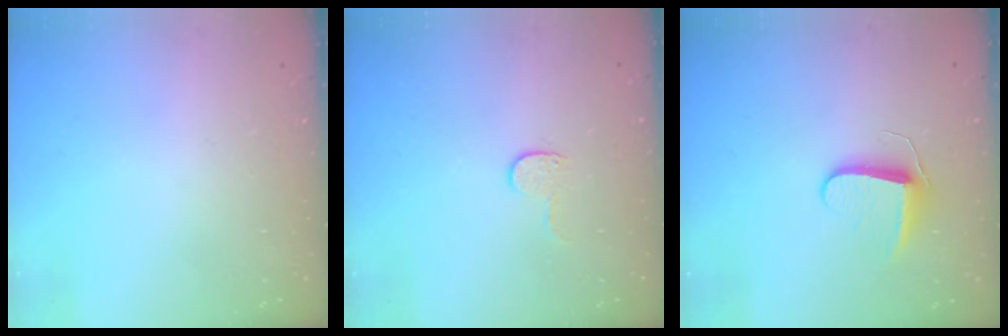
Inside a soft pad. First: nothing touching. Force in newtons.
{"total": 3.9, "press": 3.9, "slide": 0.4}
{"total": 8.5, "press": 8.5, "slide": 0.6}